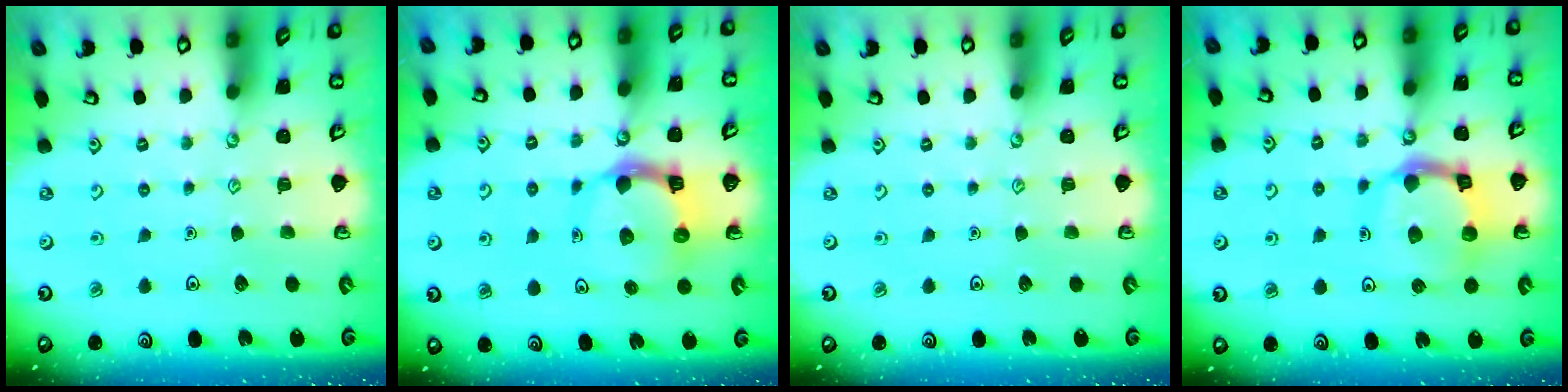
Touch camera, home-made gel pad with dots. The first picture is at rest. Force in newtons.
{"total": 9.7, "press": 9.6, "slide": 1.4}
{"total": 0.0}
{"total": 12.4, "press": 12.3, "slide": 1.4}